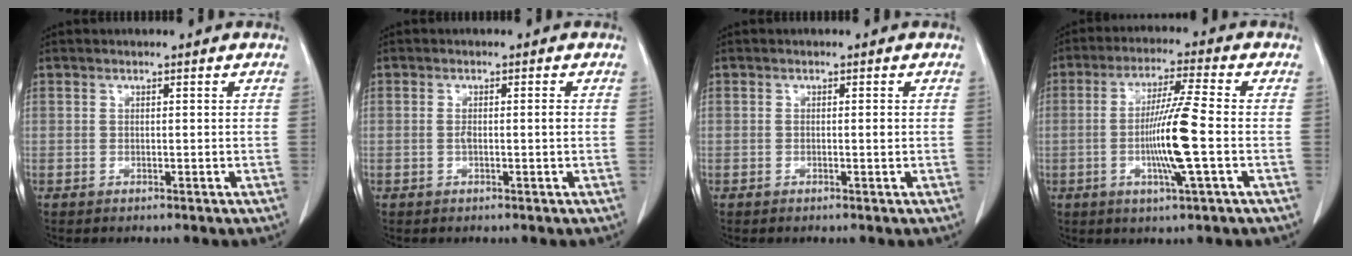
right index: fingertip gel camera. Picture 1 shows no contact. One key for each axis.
{"total": 1.8, "fx": -0.1, "fy": 0.3, "fz": 1.7, "tx": -0.034, "ty": 0.000, "tz": 0.000}
{"total": 0.8, "fx": 0.0, "fy": 0.2, "fz": 0.7, "tx": -0.011, "ty": 0.000, "tz": 0.000}
{"total": 10.0, "fx": -1.8, "fy": -0.7, "fz": 9.8, "tx": -0.188, "ty": -0.009, "tz": -0.037}